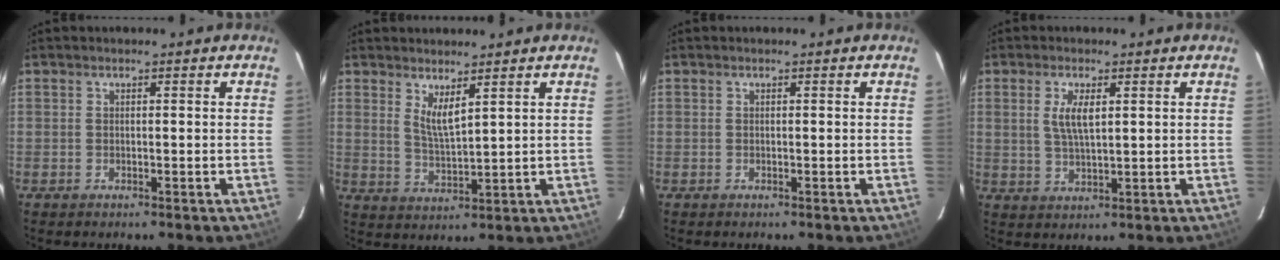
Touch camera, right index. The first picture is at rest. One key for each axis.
{"total": 4.4, "fx": 2.9, "fy": 0.7, "fz": 3.3, "tx": -0.061, "ty": -0.012, "tz": 0.053}
{"total": 0.0}
{"total": 4.9, "fx": 1.4, "fy": 1.7, "fz": 4.4, "tx": -0.085, "ty": -0.001, "tz": 0.029}